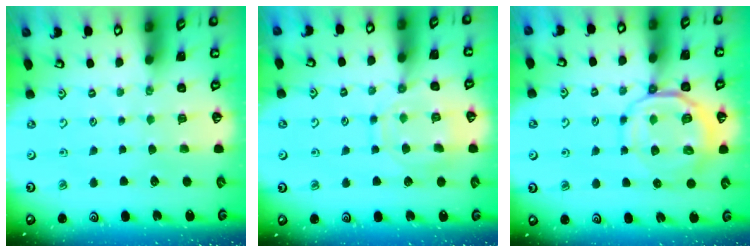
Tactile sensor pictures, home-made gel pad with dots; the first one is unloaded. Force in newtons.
{"total": 11.8, "press": 11.7, "slide": 1.0}
{"total": 10.9, "press": 10.7, "slide": 2.1}